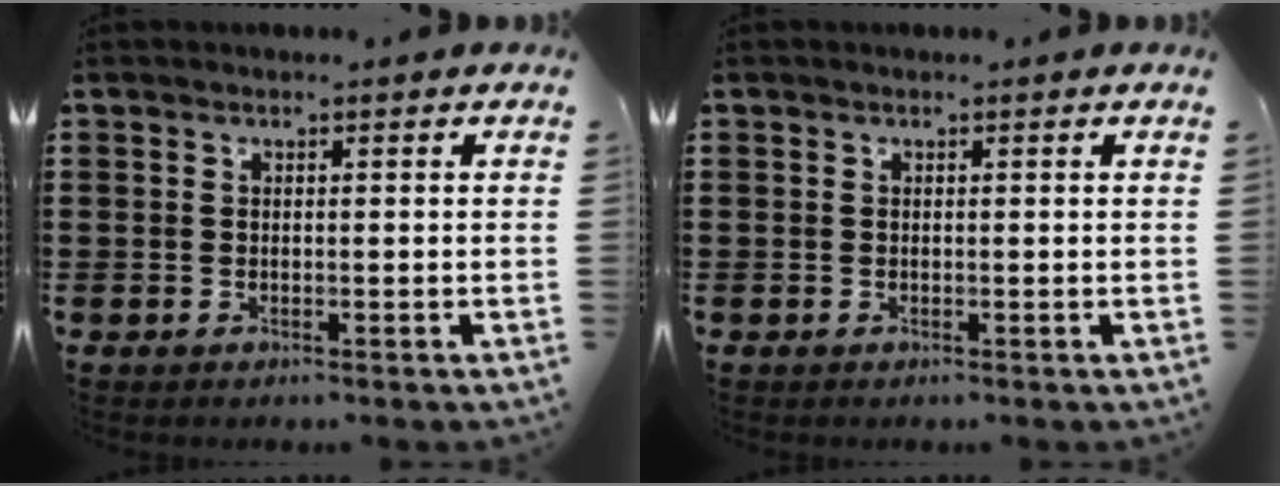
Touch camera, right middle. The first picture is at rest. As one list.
[{"total": 0.0}]